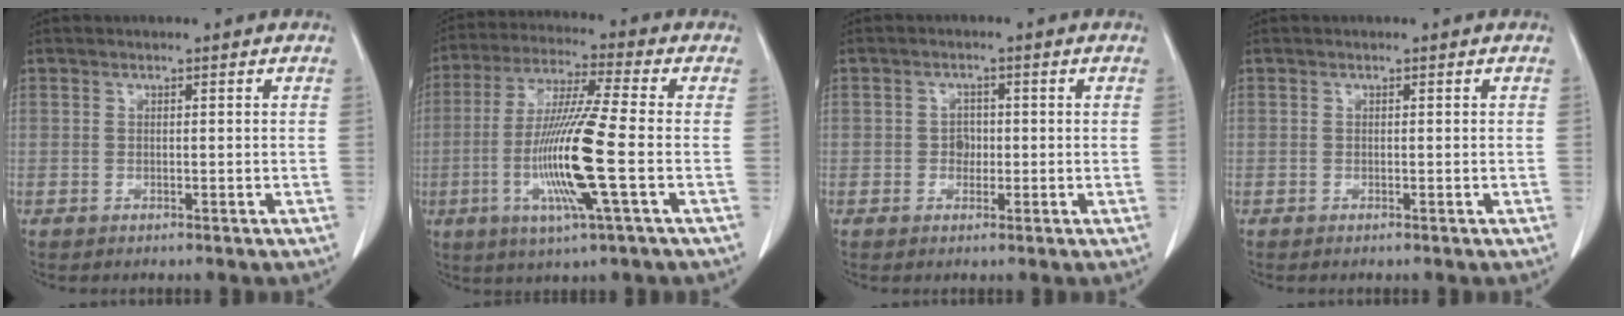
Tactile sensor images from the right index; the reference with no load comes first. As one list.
[{"total": 13.9, "force": [-3.1, -0.6, 13.5], "torque": [-0.276, -0.015, -0.068]}, {"total": 2.0, "force": [-0.2, 1.6, 1.1], "torque": [-0.014, 0.005, -0.004]}, {"total": 0.0}]